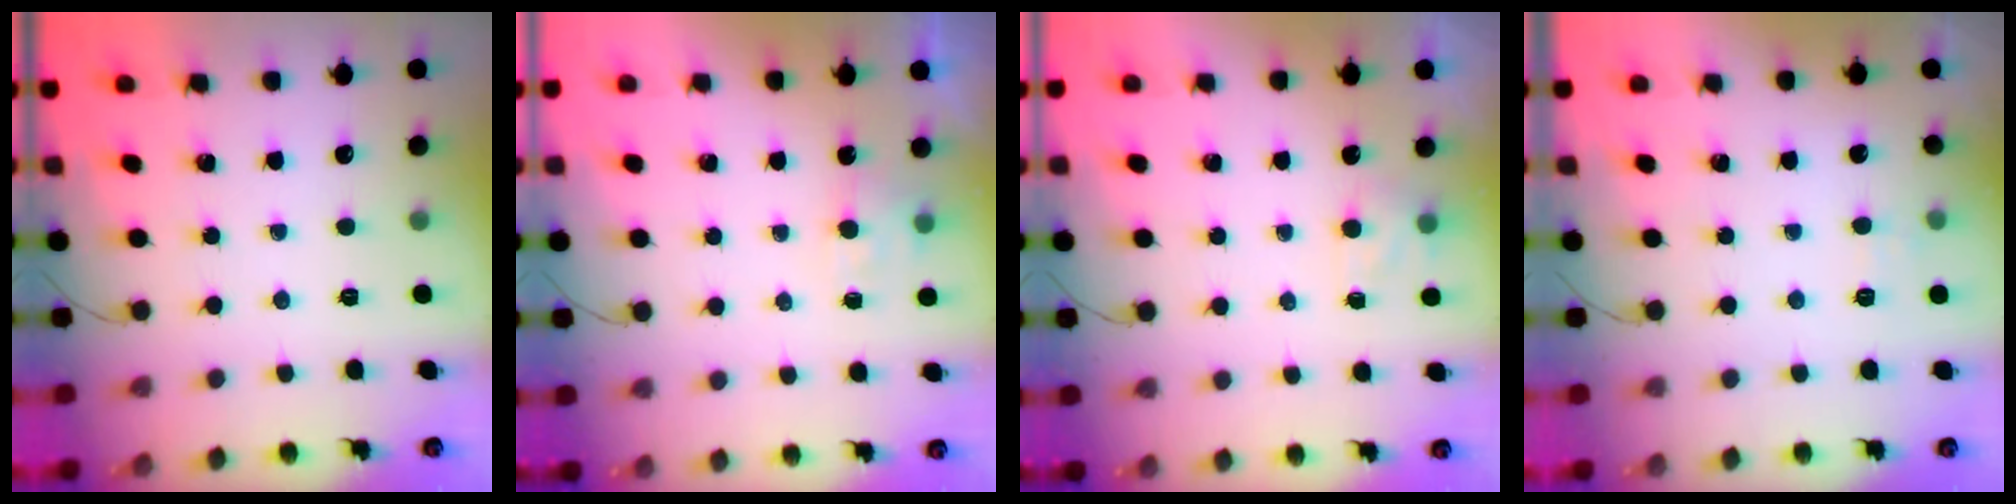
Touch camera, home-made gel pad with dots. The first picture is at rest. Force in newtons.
{"total": 2.6, "press": 2.4, "slide": 1.1}
{"total": 4.5, "press": 4.3, "slide": 1.4}
{"total": 2.8, "press": 2.5, "slide": 1.3}